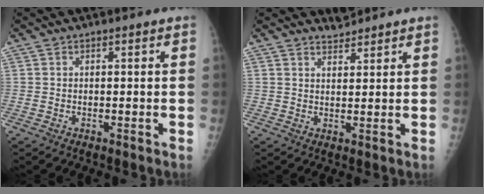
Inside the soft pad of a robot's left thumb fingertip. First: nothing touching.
{"total": 2.0, "force": [2.0, 0.4, -0.3], "torque": [0.016, -0.016, 0.035]}